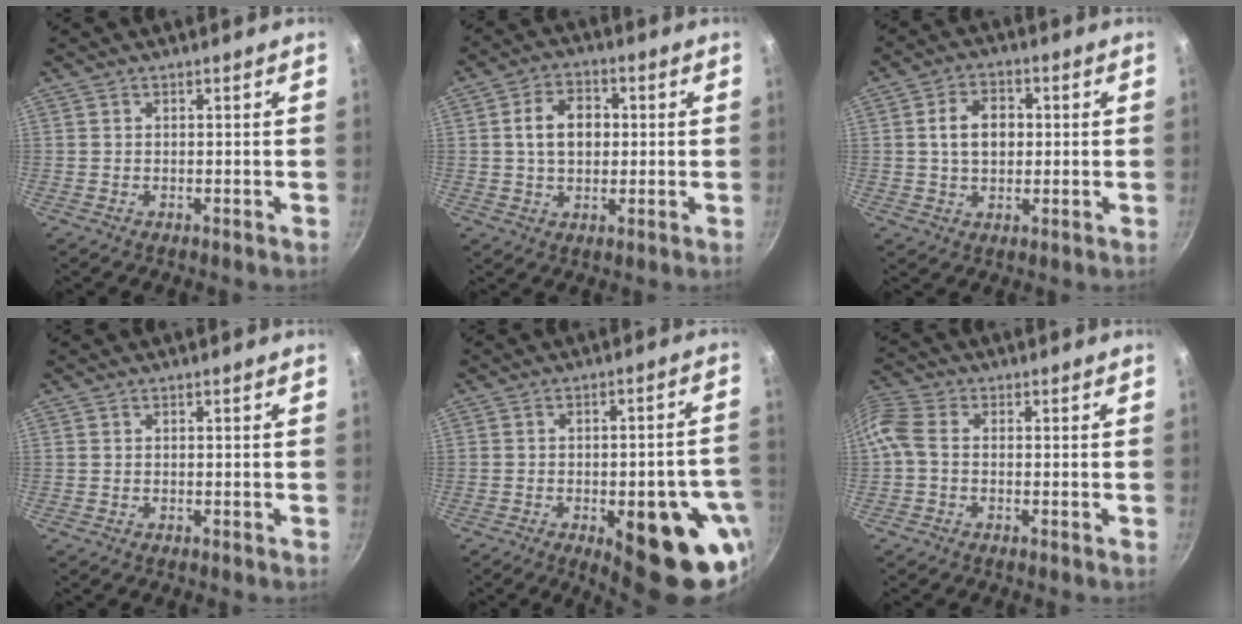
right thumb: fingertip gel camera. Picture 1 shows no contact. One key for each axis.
{"total": 8.2, "fx": 0.8, "fy": 5.9, "fz": 5.7, "tx": -0.075, "ty": 0.013, "tz": 0.008}
{"total": 7.4, "fx": 0.7, "fy": 5.2, "fz": 5.1, "tx": -0.066, "ty": 0.011, "tz": 0.008}
{"total": 0.0}
{"total": 20.2, "fx": -8.1, "fy": 7.9, "fz": 16.8, "tx": -0.143, "ty": 0.017, "tz": -0.094}
{"total": 6.6, "fx": -0.7, "fy": 4.5, "fz": 4.8, "tx": -0.114, "ty": 0.018, "tz": -0.032}